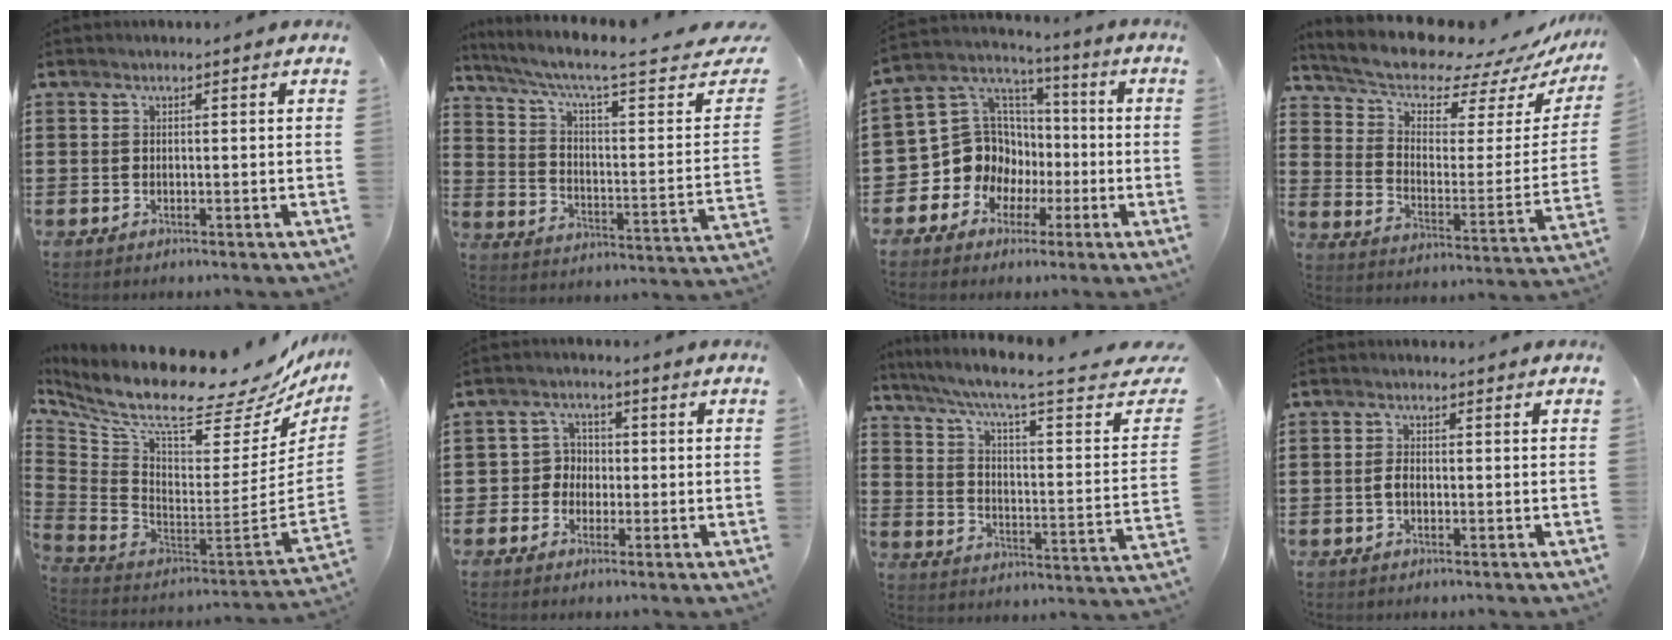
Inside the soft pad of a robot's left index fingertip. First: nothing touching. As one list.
[{"total": 6.0, "force": [3.9, 0.5, 4.5], "torque": [-0.093, -0.032, 0.058]}, {"total": 11.4, "force": [-1.6, 10.8, 3.1], "torque": [-0.119, -0.009, -0.020]}, {"total": 9.2, "force": [8.4, 2.2, 3.0], "torque": [-0.088, -0.069, 0.145]}, {"total": 11.7, "force": [9.3, 1.6, 6.9], "torque": [-0.151, -0.084, 0.149]}, {"total": 3.6, "force": [-0.9, 3.3, 0.8], "torque": [-0.032, 0.008, -0.024]}, {"total": 6.3, "force": [4.0, 0.2, 4.9], "torque": [-0.101, -0.030, 0.055]}, {"total": 1.8, "force": [-0.3, 0.9, 1.5], "torque": [-0.037, -0.002, -0.007]}]